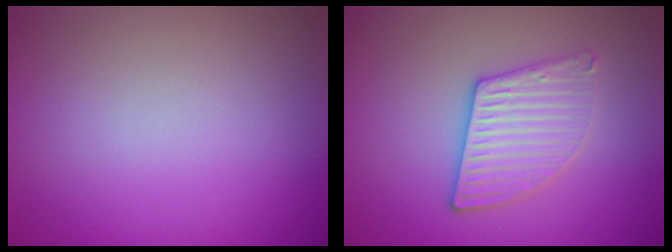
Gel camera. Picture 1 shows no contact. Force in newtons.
{"total": 3.4, "press": 3.0, "slide": 1.5}